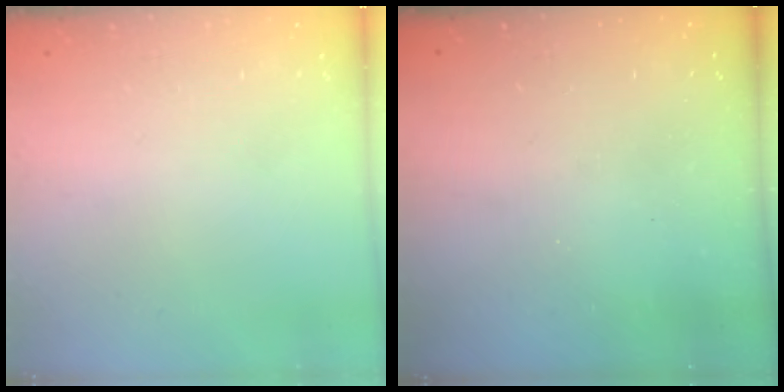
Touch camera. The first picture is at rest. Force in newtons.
{"total": 3.2, "press": 3.2, "slide": 0.1}